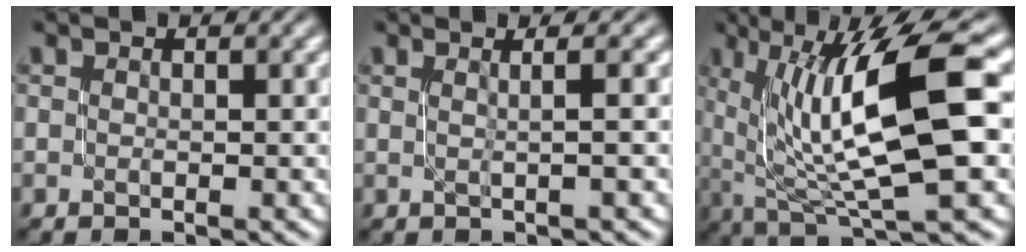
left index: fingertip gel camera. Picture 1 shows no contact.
{"total": 1.8, "force": [0.3, 0.4, 1.8], "torque": [-0.025, 0.006, -0.002]}
{"total": 11.4, "force": [1.8, 3.1, 10.9], "torque": [-0.178, 0.001, 0.037]}